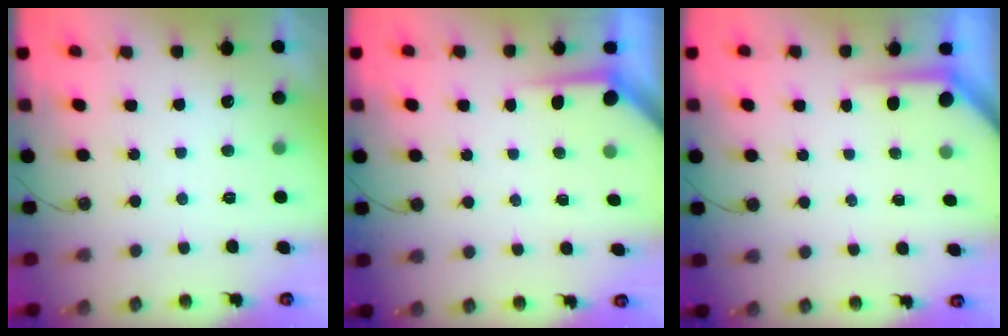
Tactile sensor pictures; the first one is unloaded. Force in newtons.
{"total": 3.6, "press": 3.5, "slide": 0.4}
{"total": 3.3, "press": 3.3, "slide": 0.3}